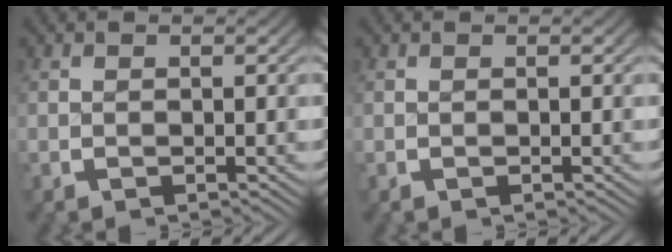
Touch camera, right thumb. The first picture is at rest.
{"total": 0.0}